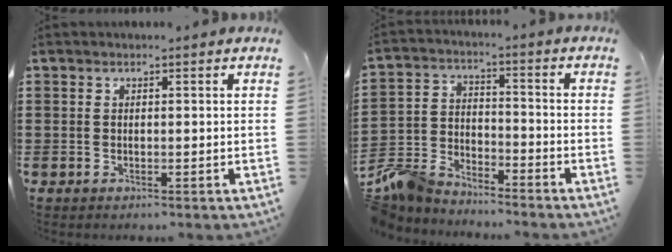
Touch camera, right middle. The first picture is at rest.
{"total": 7.4, "force": [-7.1, 1.9, 0.9], "torque": [-0.043, 0.010, -0.149]}